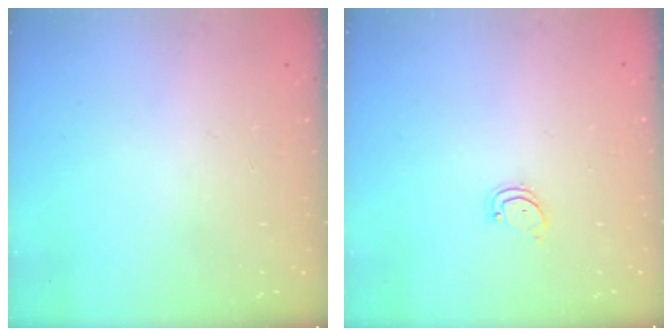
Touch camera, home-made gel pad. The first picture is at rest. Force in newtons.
{"total": 2.3, "press": 2.3, "slide": 0.1}